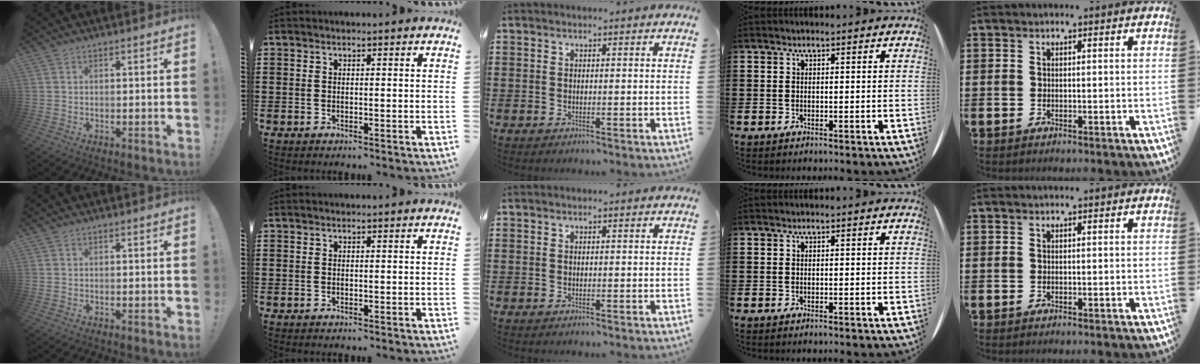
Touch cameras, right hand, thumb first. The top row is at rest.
{}